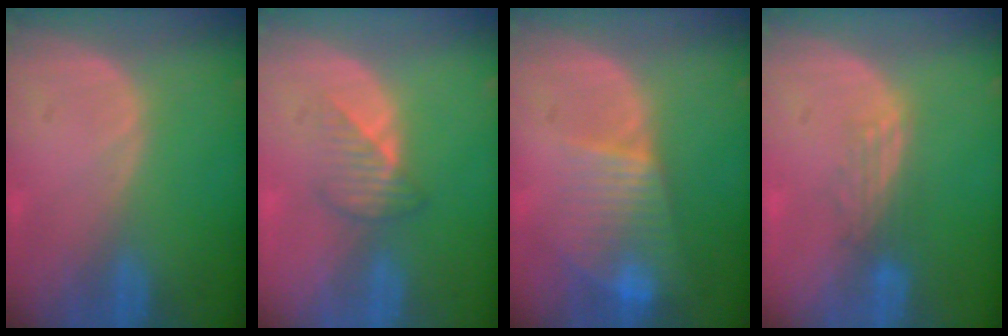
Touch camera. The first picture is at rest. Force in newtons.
{"total": 3.5, "press": 3.2, "slide": 1.4}
{"total": 8.1, "press": 7.0, "slide": 4.2}
{"total": 2.8, "press": 2.6, "slide": 1.2}